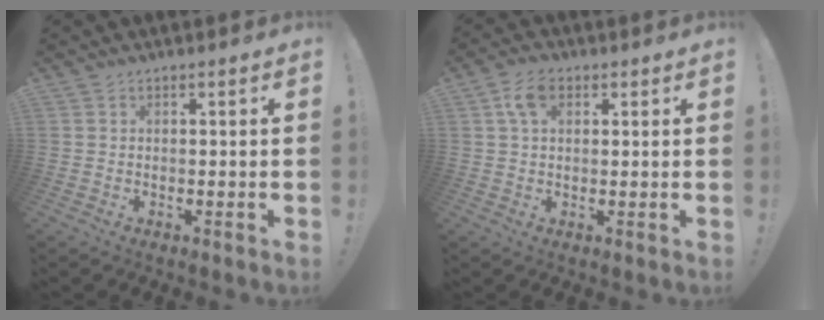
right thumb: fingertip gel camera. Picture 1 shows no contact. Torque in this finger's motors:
{"motor_torque": [-0.18, 0.43, 0.00, 0.09, 0.24]}